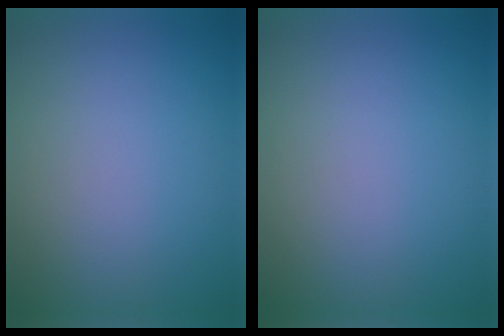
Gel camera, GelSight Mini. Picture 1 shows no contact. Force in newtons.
{"total": 0.0}